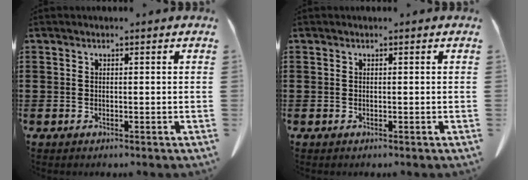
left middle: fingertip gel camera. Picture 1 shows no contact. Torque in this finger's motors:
{"motor_torque": [-0.05, 0.03, 0.00, 0.00]}